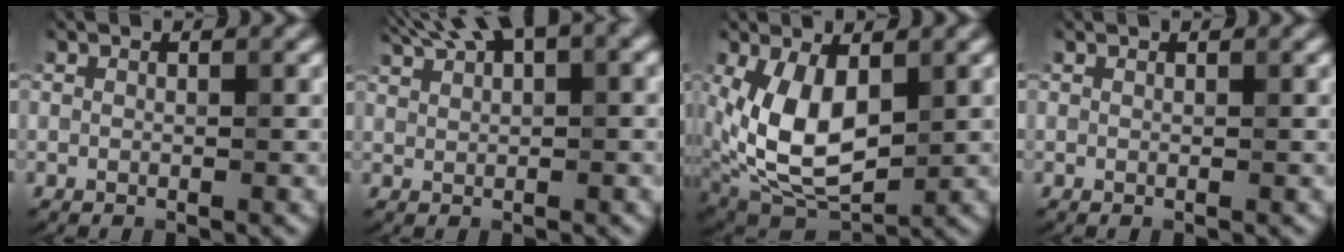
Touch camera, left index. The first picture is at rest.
{"total": 6.0, "force": [4.4, 1.3, 3.9], "torque": [-0.071, 0.025, 0.079]}
{"total": 8.3, "force": [0.8, 4.6, 6.9], "torque": [-0.150, -0.004, 0.017]}
{"total": 0.0}